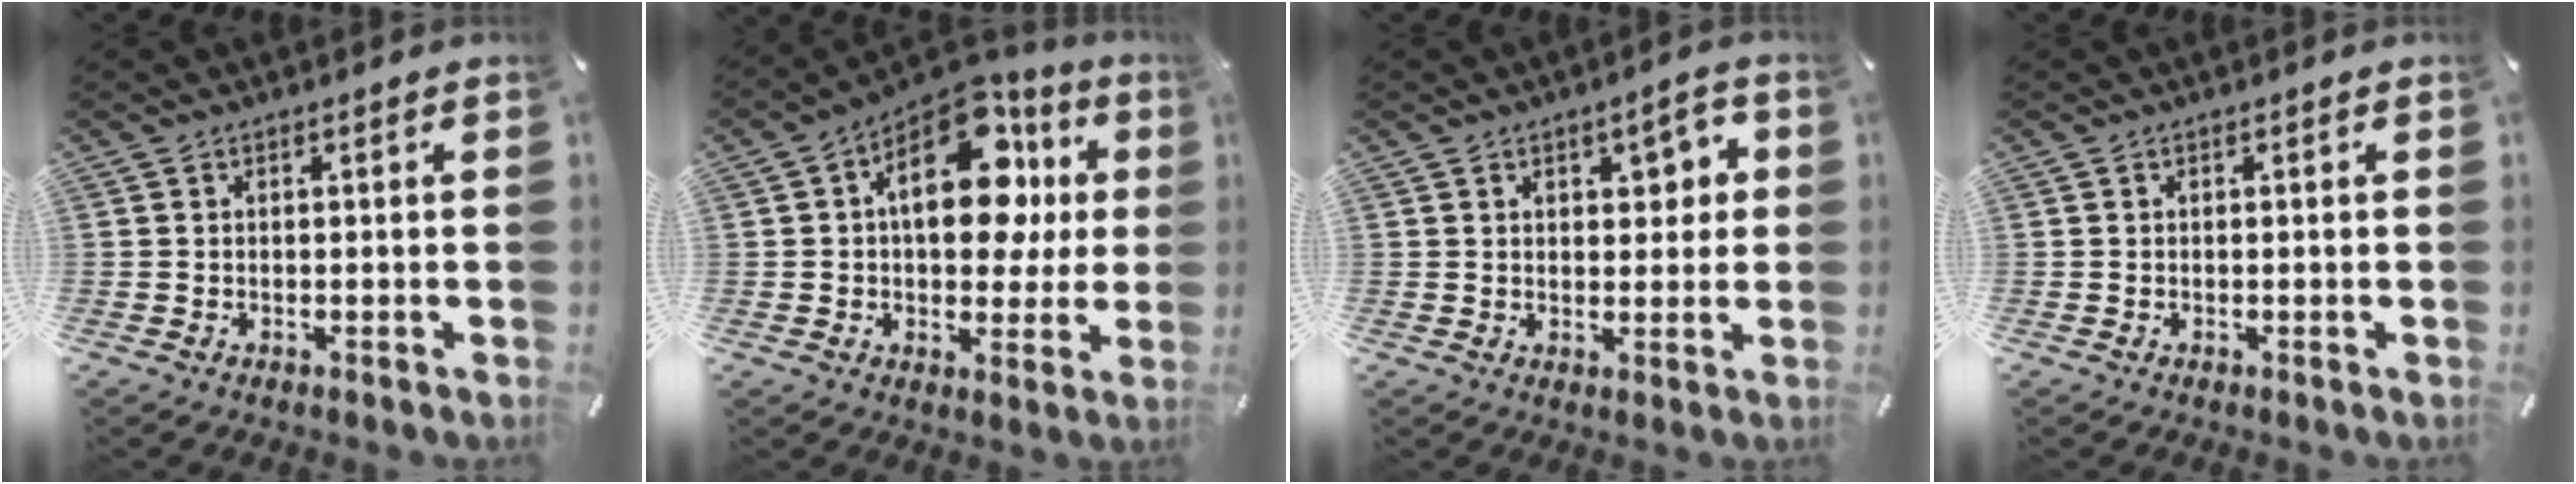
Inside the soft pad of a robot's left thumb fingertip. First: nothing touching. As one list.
[{"total": 20.4, "force": [6.1, 11.5, 15.6], "torque": [-0.227, -0.031, 0.101]}, {"total": 5.0, "force": [1.6, 3.3, 3.3], "torque": [-0.032, -0.007, 0.016]}, {"total": 0.0}]